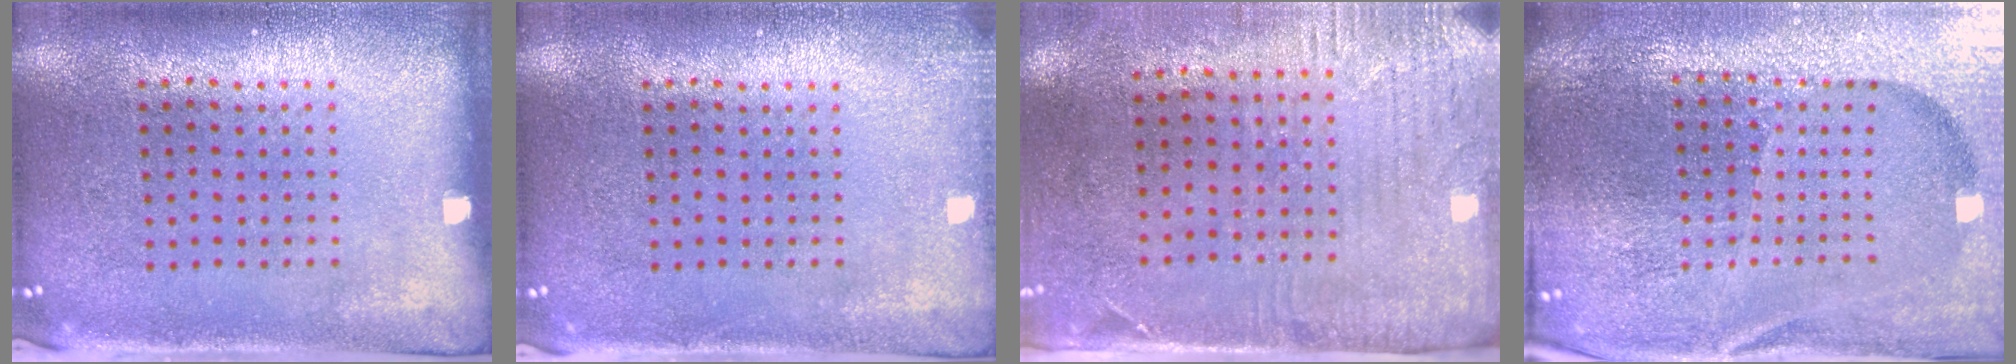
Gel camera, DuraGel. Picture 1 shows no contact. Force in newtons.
{"total": 1.1, "press": 1.1, "slide": 0.3}
{"total": 2.9, "press": 2.3, "slide": 1.7}
{"total": 5.1, "press": 4.8, "slide": 1.8}